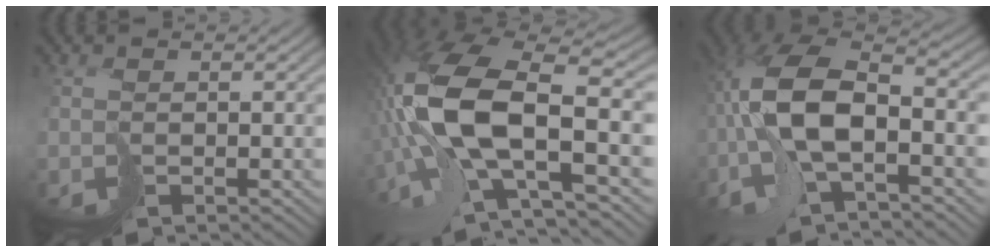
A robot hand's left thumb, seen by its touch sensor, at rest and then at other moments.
{"total": 16.2, "force": [-0.5, 6.5, 14.9], "torque": [-0.321, 0.007, -0.006]}
{"total": 11.6, "force": [-1.7, 4.3, 10.6], "torque": [-0.244, 0.008, -0.039]}